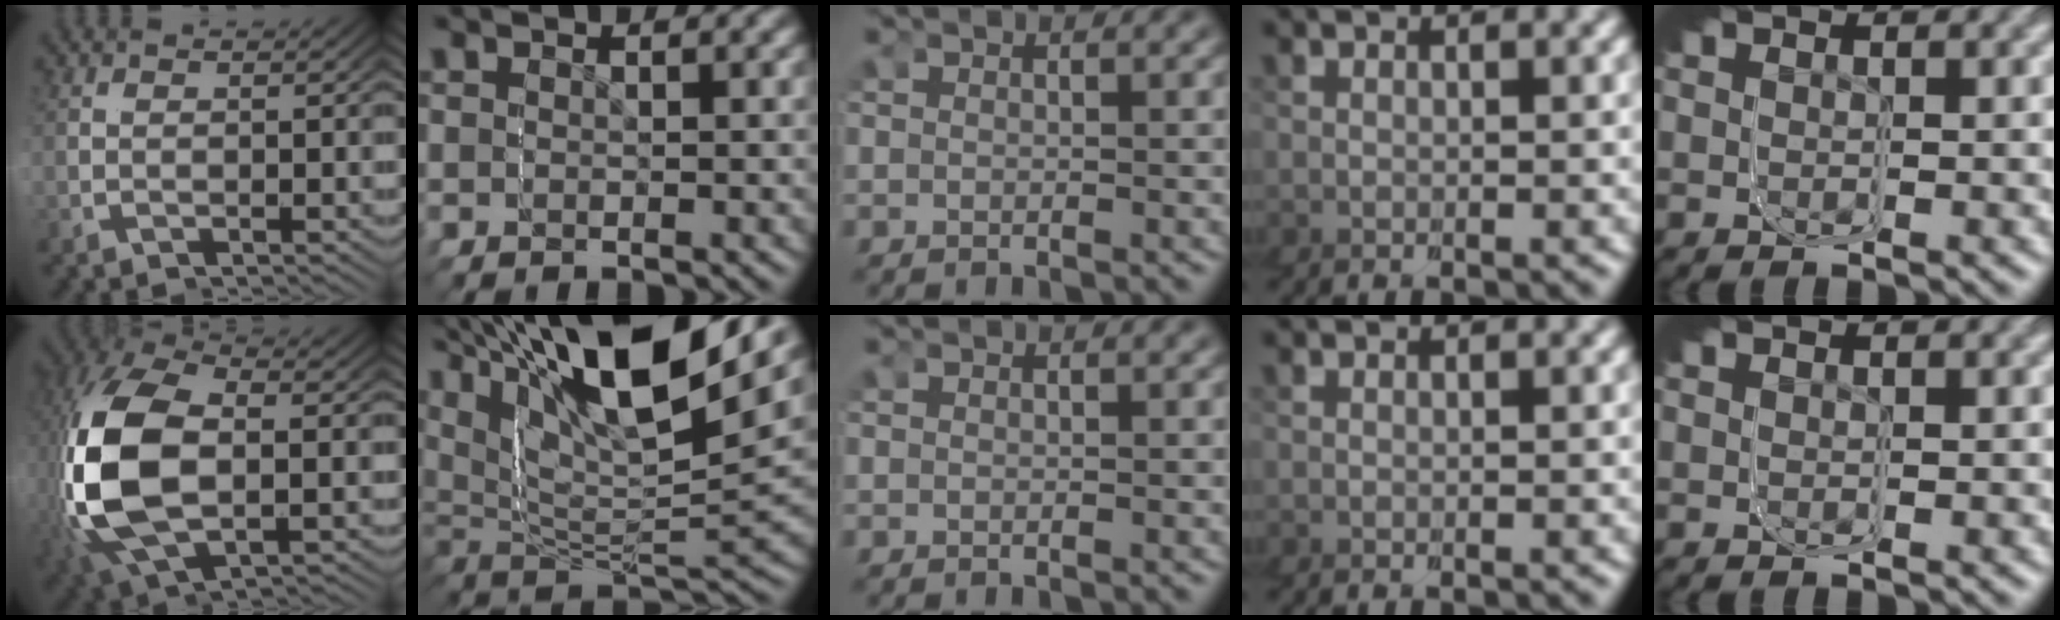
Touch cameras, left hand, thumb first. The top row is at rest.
{"thumb": {"total": 15.8, "force": [-1.2, 9.3, 12.7], "torque": [-0.304, -0.041, 0.001]}, "index": {"total": 13.1, "force": [7.7, 7.2, 7.8], "torque": [-0.161, 0.023, 0.104]}}